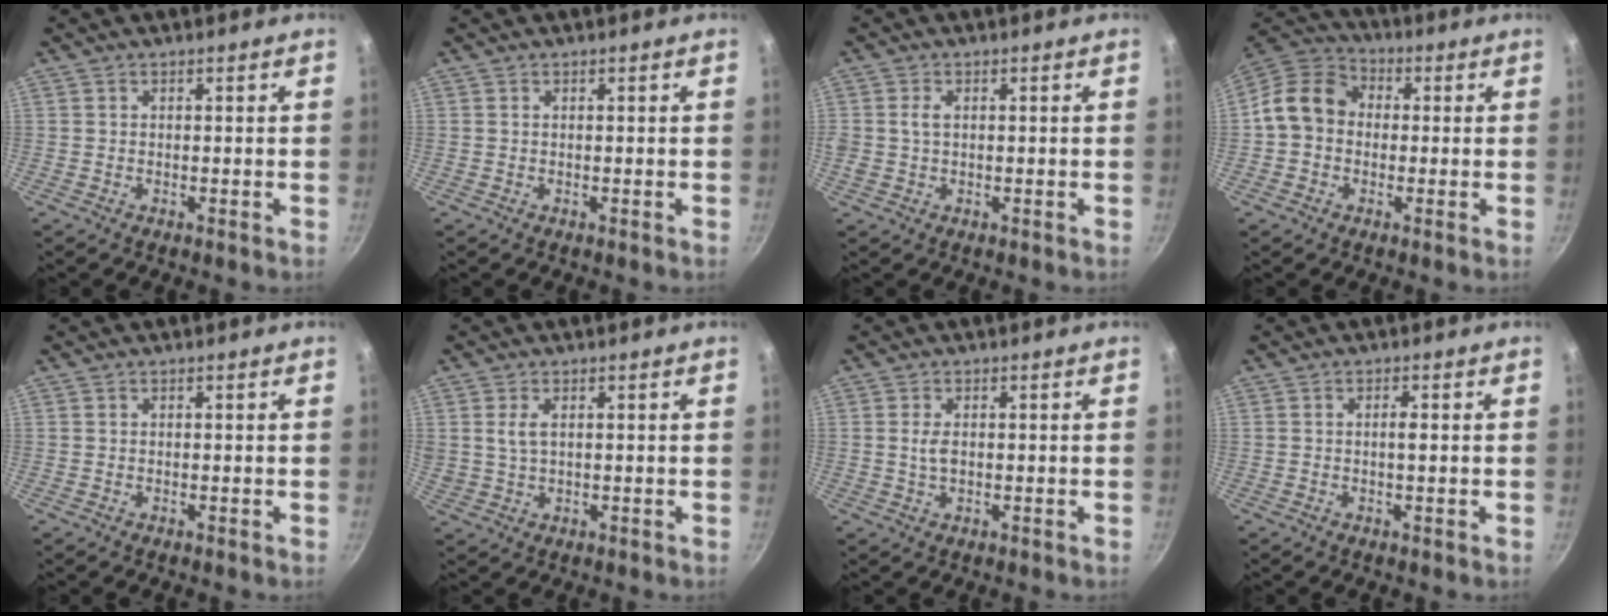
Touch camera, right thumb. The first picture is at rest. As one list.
[{"total": 0.0}, {"total": 2.4, "force": [0.3, 1.6, 1.7], "torque": [-0.029, 0.004, 0.006]}, {"total": 11.4, "force": [-0.1, 9.5, 6.4], "torque": [-0.083, 0.031, -0.025]}, {"total": 0.0}, {"total": 3.3, "force": [0.9, 1.9, 2.6], "torque": [-0.045, -0.003, 0.021]}, {"total": 2.6, "force": [0.1, 1.5, 2.2], "torque": [-0.036, 0.001, 0.001]}, {"total": 1.7, "force": [0.0, 0.4, 1.7], "torque": [-0.034, 0.003, -0.002]}]